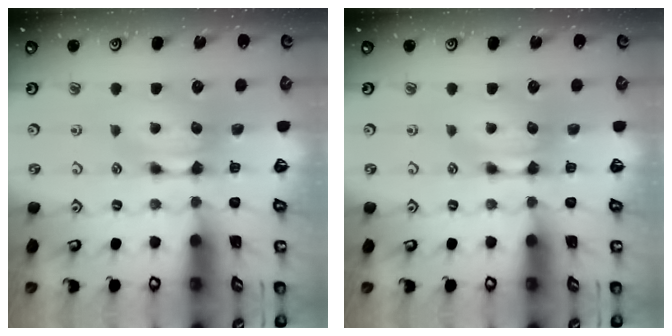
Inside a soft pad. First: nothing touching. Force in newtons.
{"total": 0.0}